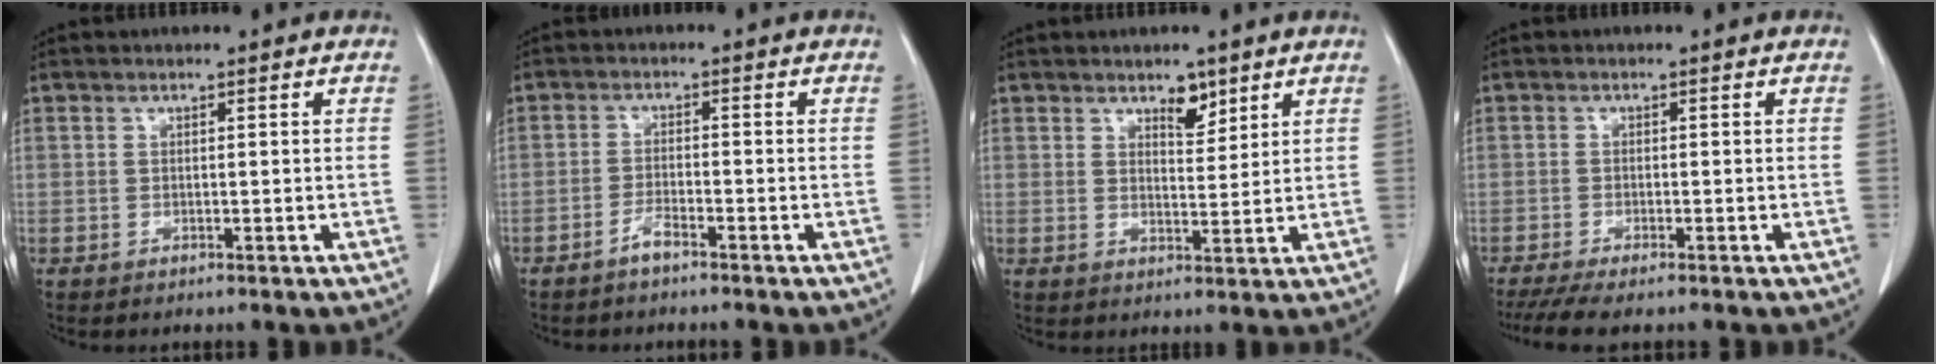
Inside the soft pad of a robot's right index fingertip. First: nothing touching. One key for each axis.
{"total": 2.1, "fx": -1.8, "fy": 0.1, "fz": 1.2, "tx": -0.028, "ty": -0.002, "tz": -0.033}
{"total": 3.3, "fx": 2.4, "fy": 1.4, "fz": 1.8, "tx": -0.025, "ty": -0.005, "tz": 0.040}
{"total": 6.0, "fx": -4.8, "fy": 0.6, "fz": 3.5, "tx": -0.052, "ty": -0.014, "tz": -0.078}